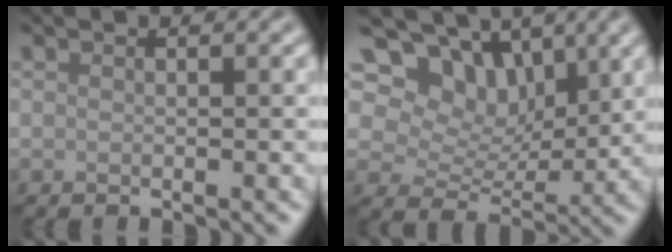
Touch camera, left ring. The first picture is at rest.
{"total": 7.0, "force": [4.1, 4.5, 3.5], "torque": [-0.047, -0.006, 0.054]}